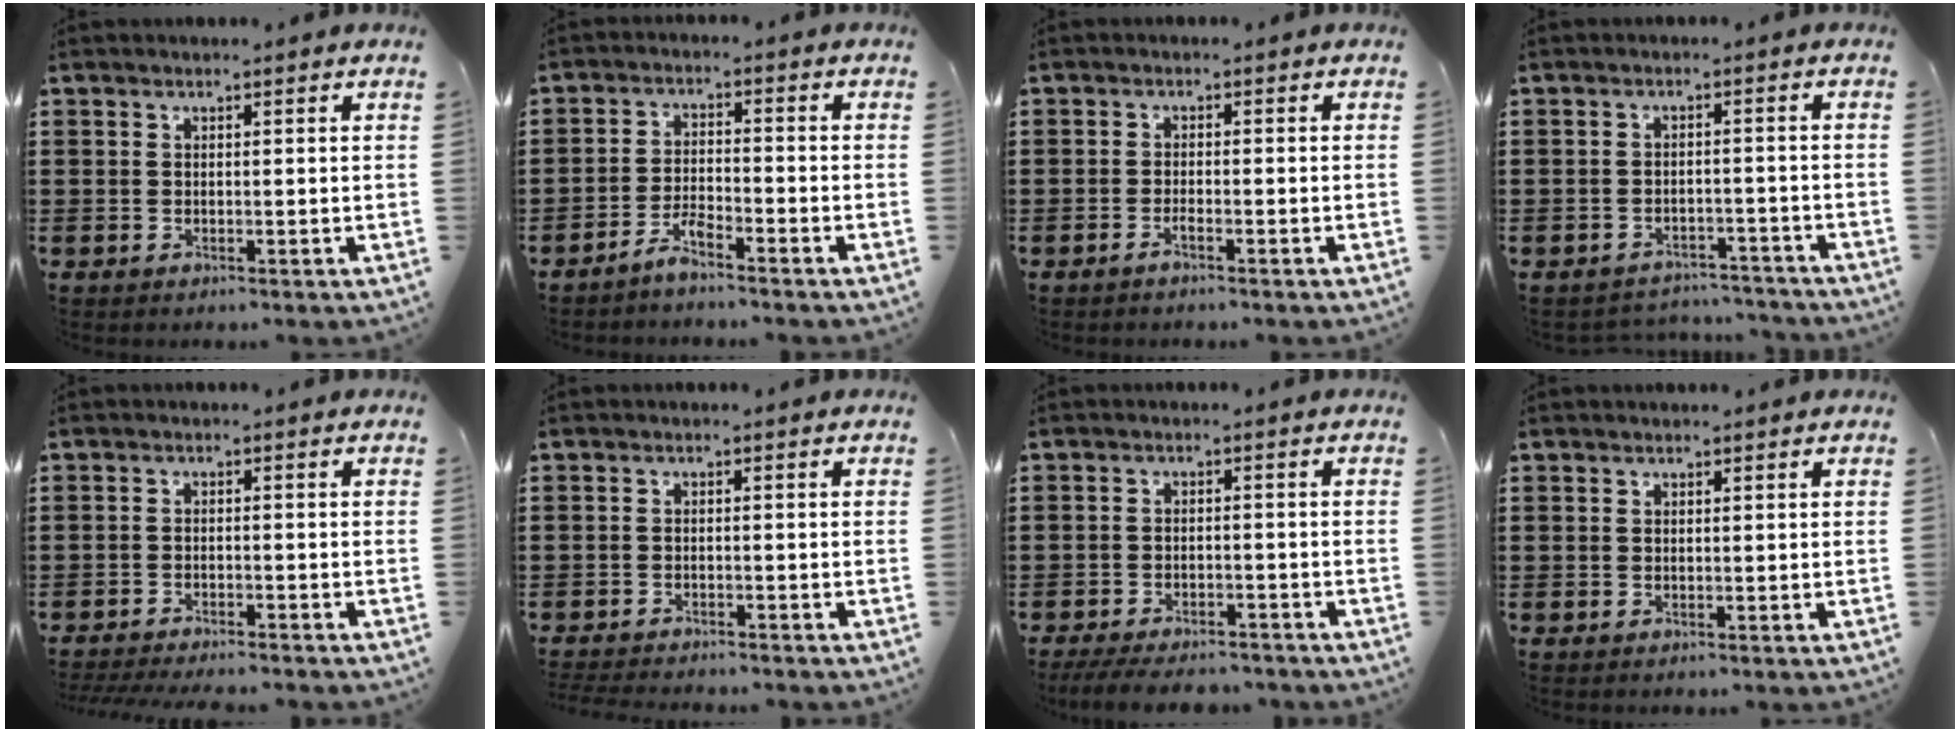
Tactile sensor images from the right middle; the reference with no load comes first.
{"total": 3.4, "force": [-3.0, 0.3, 1.5], "torque": [-0.037, 0.005, -0.061]}
{"total": 1.3, "force": [-1.0, 0.0, 0.9], "torque": [-0.018, -0.004, -0.017]}
{"total": 3.0, "force": [-3.0, 0.1, 0.0], "torque": [-0.008, -0.005, -0.063]}
{"total": 2.6, "force": [-2.6, -0.3, 0.3], "torque": [-0.016, -0.009, -0.055]}
{"total": 2.2, "force": [-2.2, -0.2, 0.1], "torque": [-0.008, -0.006, -0.045]}
{"total": 3.9, "force": [-3.7, 0.4, 0.9], "torque": [-0.023, -0.005, -0.076]}
{"total": 0.0}